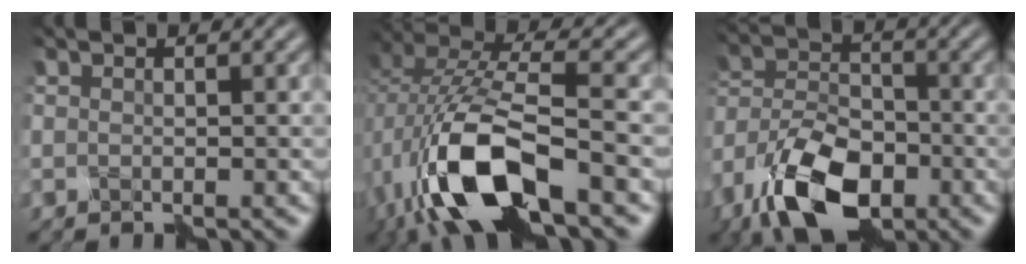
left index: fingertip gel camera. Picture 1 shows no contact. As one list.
[{"total": 10.2, "force": [-4.6, 4.0, 8.2], "torque": [-0.186, 0.004, -0.093]}, {"total": 9.8, "force": [-6.2, 4.7, 5.9], "torque": [-0.131, -0.005, -0.123]}]